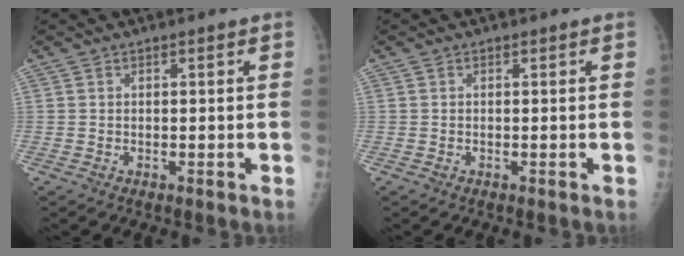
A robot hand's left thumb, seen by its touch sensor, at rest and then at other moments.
{"total": 0.0}